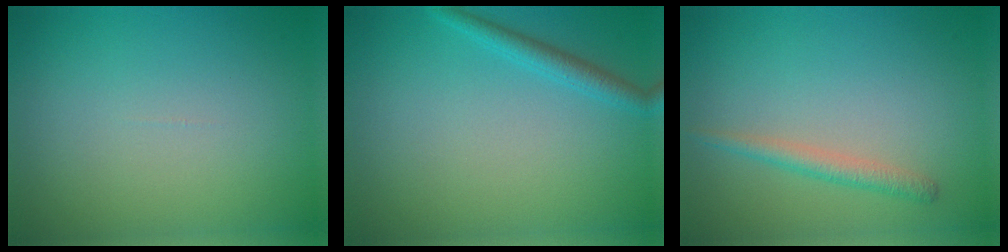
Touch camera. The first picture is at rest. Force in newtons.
{"total": 1.9, "press": 1.9, "slide": 0.1}
{"total": 1.8, "press": 1.8, "slide": 0.1}